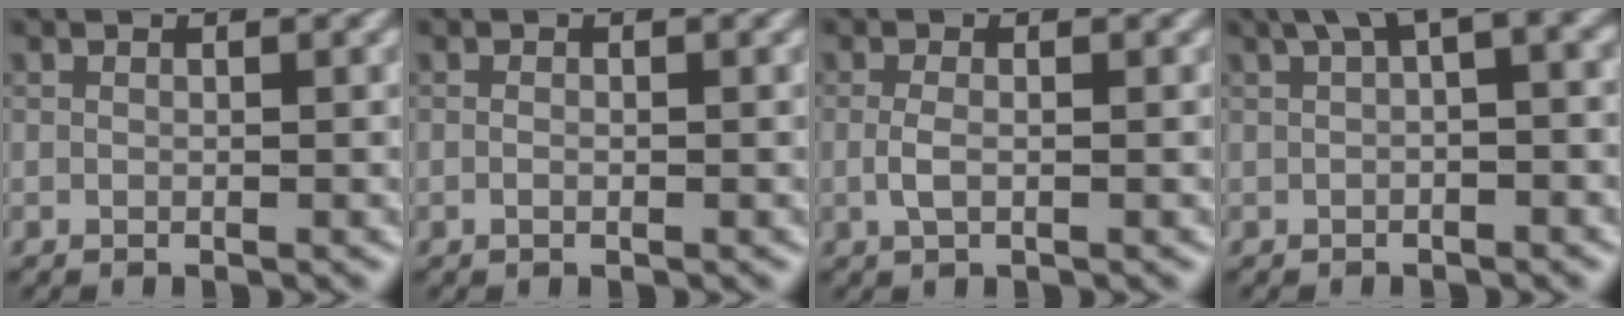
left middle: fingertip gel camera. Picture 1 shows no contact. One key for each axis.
{"total": 0.5, "fx": -0.1, "fy": 0.3, "fz": 0.4, "tx": -0.009, "ty": -0.001, "tz": -0.002}
{"total": 1.5, "fx": -0.2, "fy": 0.6, "fz": 1.3, "tx": -0.031, "ty": -0.002, "tz": -0.007}
{"total": 3.9, "fx": 1.5, "fy": 0.9, "fz": 3.5, "tx": -0.044, "ty": 0.016, "tz": 0.016}